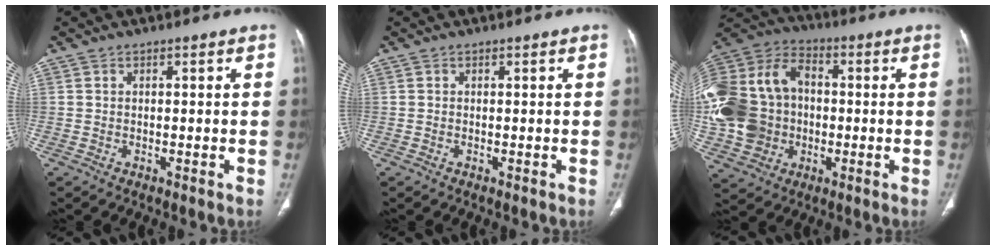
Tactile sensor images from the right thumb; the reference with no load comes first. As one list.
[{"total": 0.0}, {"total": 25.1, "force": [-1.0, 20.1, 15.0], "torque": [-0.339, 0.038, -0.013]}]